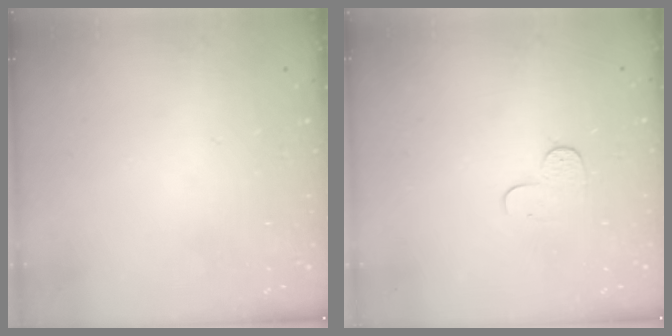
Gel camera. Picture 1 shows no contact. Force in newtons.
{"total": 3.9, "press": 3.8, "slide": 0.4}